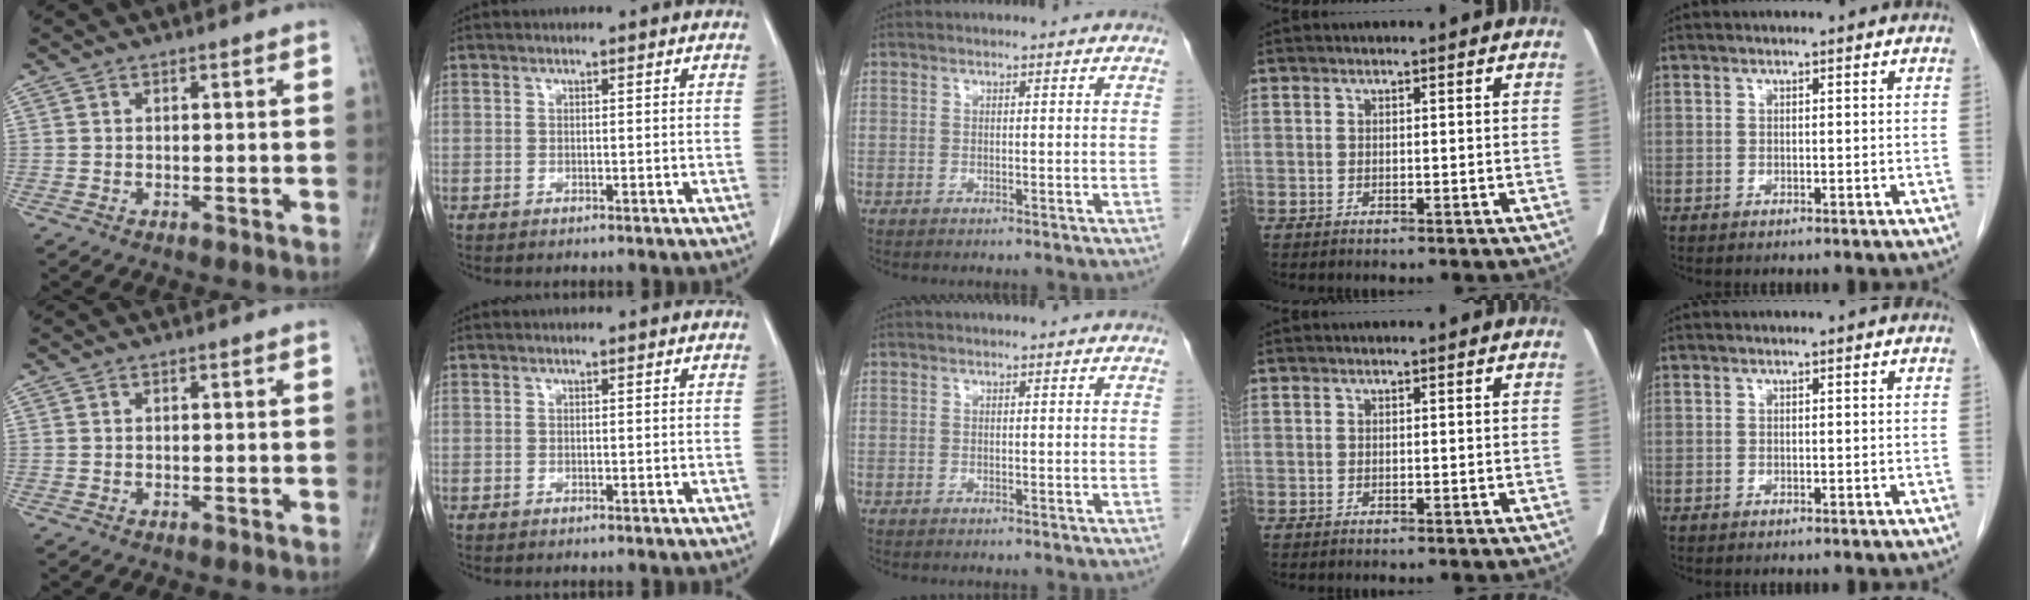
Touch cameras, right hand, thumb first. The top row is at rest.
{}